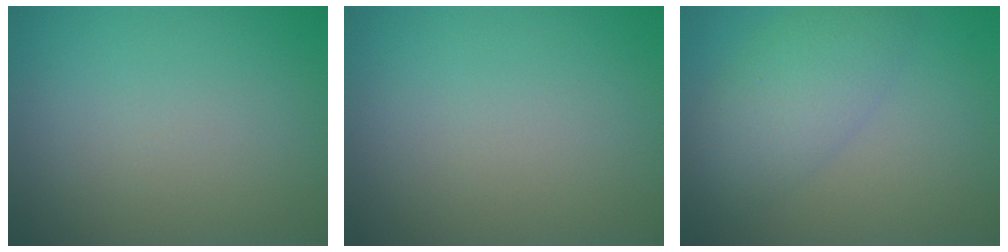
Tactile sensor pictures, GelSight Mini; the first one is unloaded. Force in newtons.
{"total": 0.0}
{"total": 4.7, "press": 4.7, "slide": 0.3}